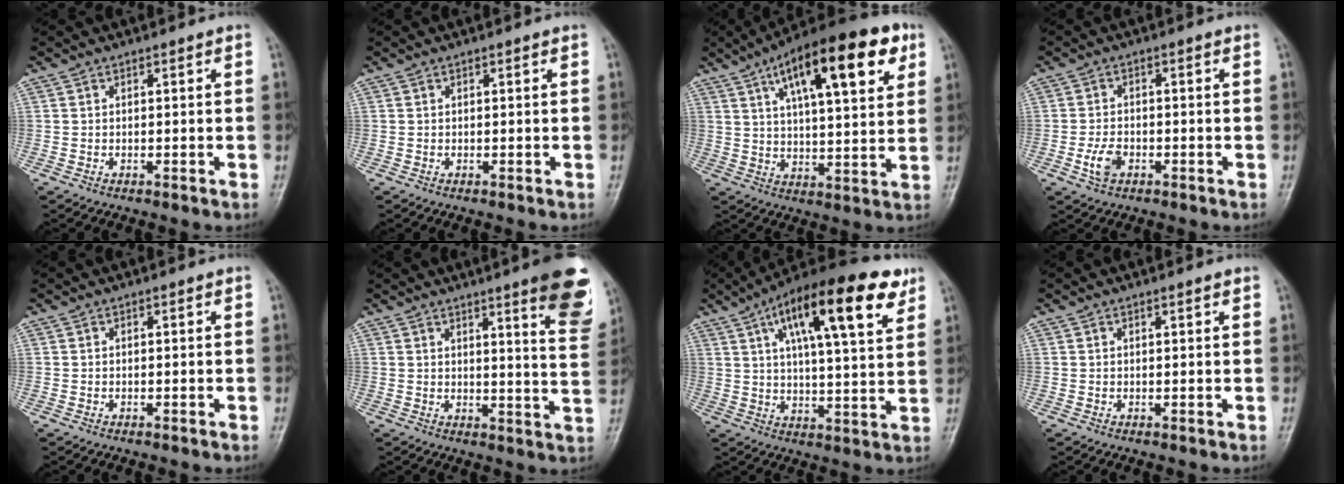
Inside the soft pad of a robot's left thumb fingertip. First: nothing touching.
{"total": 0.0}
{"total": 20.8, "force": [9.7, 6.9, 17.0], "torque": [-0.240, -0.008, 0.147]}
{"total": 3.9, "force": [-1.6, 2.5, 2.6], "torque": [-0.052, 0.007, -0.029]}
{"total": 0.0}
{"total": 13.1, "force": [7.9, 1.9, 10.3], "torque": [-0.107, -0.046, 0.092]}
{"total": 20.9, "force": [10.4, 6.4, 17.0], "torque": [-0.251, -0.012, 0.158]}
{"total": 0.9, "force": [0.7, 0.1, 0.6], "torque": [-0.007, -0.002, 0.010]}